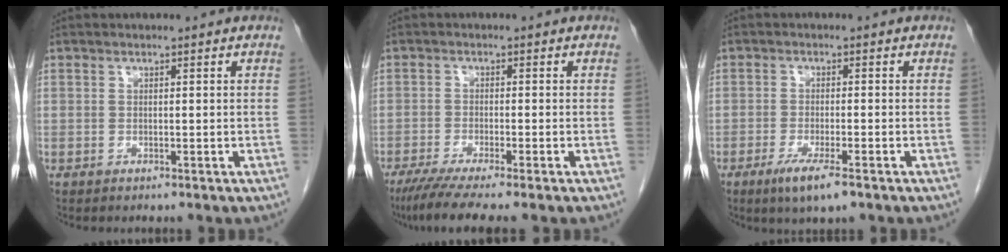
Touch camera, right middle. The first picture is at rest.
{"total": 7.1, "force": [-5.6, -0.3, 4.5], "torque": [-0.069, -0.019, -0.091]}
{"total": 5.2, "force": [-3.1, 0.6, 4.1], "torque": [-0.078, -0.012, -0.050]}